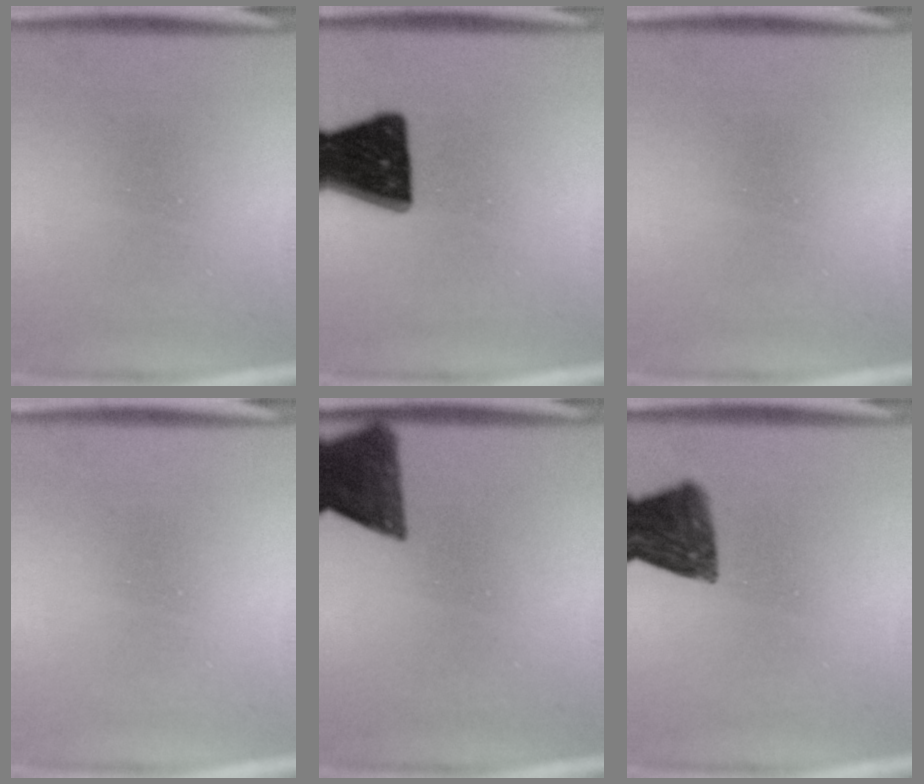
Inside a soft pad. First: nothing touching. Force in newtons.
{"total": 19.7}
{"total": 0.0}
{"total": 0.0}
{"total": 10.6}
{"total": 12.5}